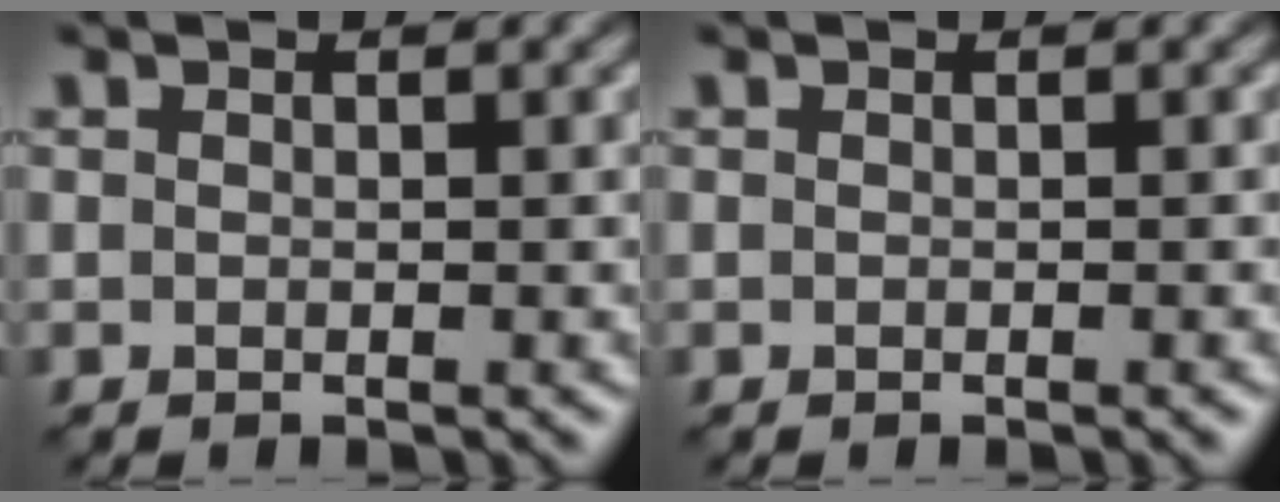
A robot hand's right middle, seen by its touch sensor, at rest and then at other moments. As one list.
[{"total": 0.0}]